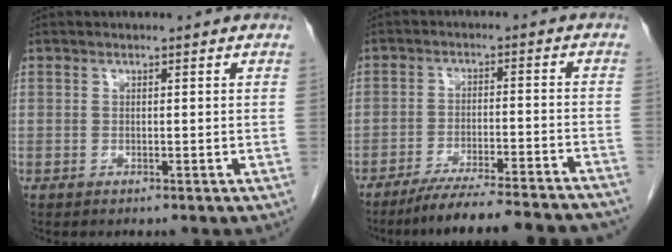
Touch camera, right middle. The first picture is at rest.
{"total": 18.4, "force": [-16.8, 0.5, 7.7], "torque": [-0.092, -0.022, -0.231]}